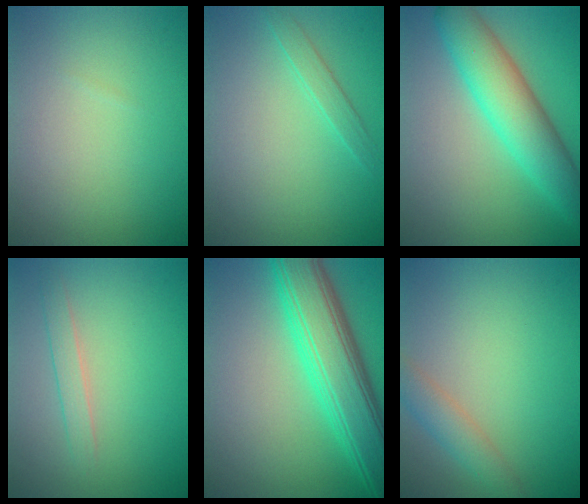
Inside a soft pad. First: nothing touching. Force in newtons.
{"total": 1.4, "press": 1.4, "slide": 0.1}
{"total": 6.7, "press": 6.7, "slide": 0.1}
{"total": 1.5, "press": 1.5, "slide": 0.0}
{"total": 8.6, "press": 8.6, "slide": 0.1}
{"total": 2.5, "press": 2.5, "slide": 0.1}